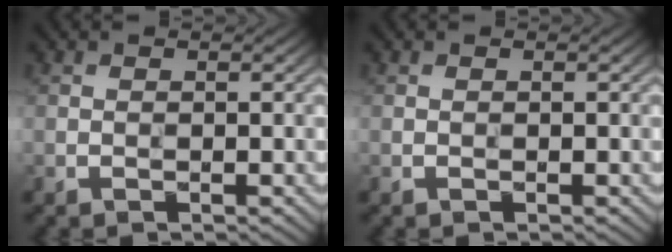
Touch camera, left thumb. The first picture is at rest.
{"total": 0.0}